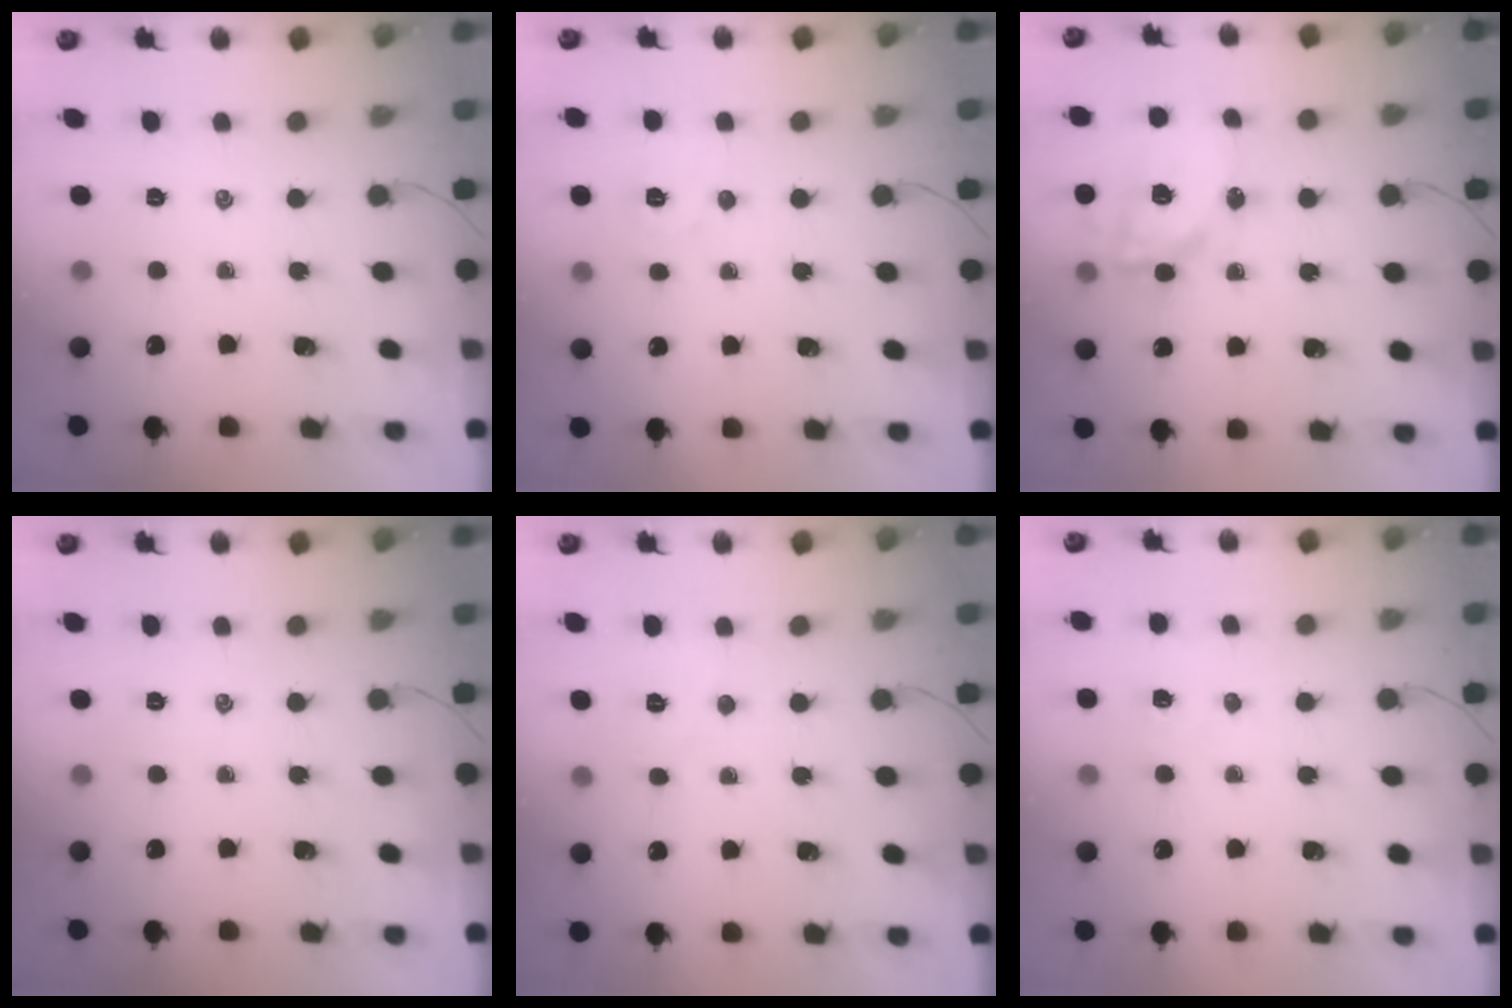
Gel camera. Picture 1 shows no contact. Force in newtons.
{"total": 5.7, "press": 5.6, "slide": 1.1}
{"total": 15.6, "press": 15.2, "slide": 3.7}
{"total": 0.0}
{"total": 3.6, "press": 3.5, "slide": 0.8}
{"total": 3.0, "press": 2.9, "slide": 0.9}